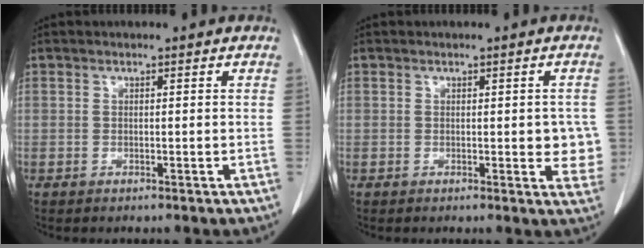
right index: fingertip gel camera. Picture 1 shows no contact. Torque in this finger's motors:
{"motor_torque": [0.64, -0.05, 0.09, 0.02]}